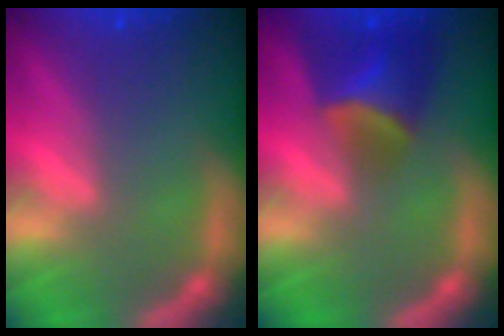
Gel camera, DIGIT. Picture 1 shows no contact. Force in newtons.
{"total": 5.0}